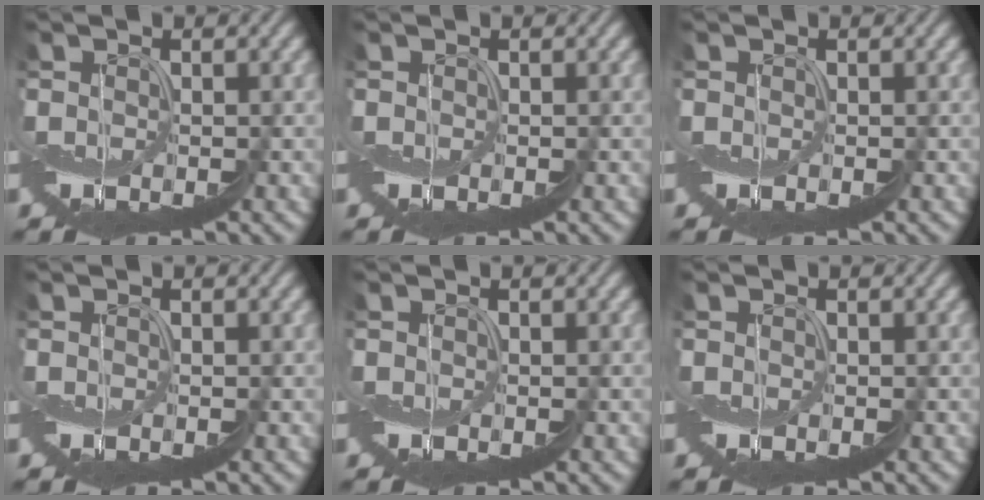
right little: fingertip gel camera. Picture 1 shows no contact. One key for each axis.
{"total": 0.0}
{"total": 0.0}
{"total": 0.0}
{"total": 0.0}
{"total": 0.0}